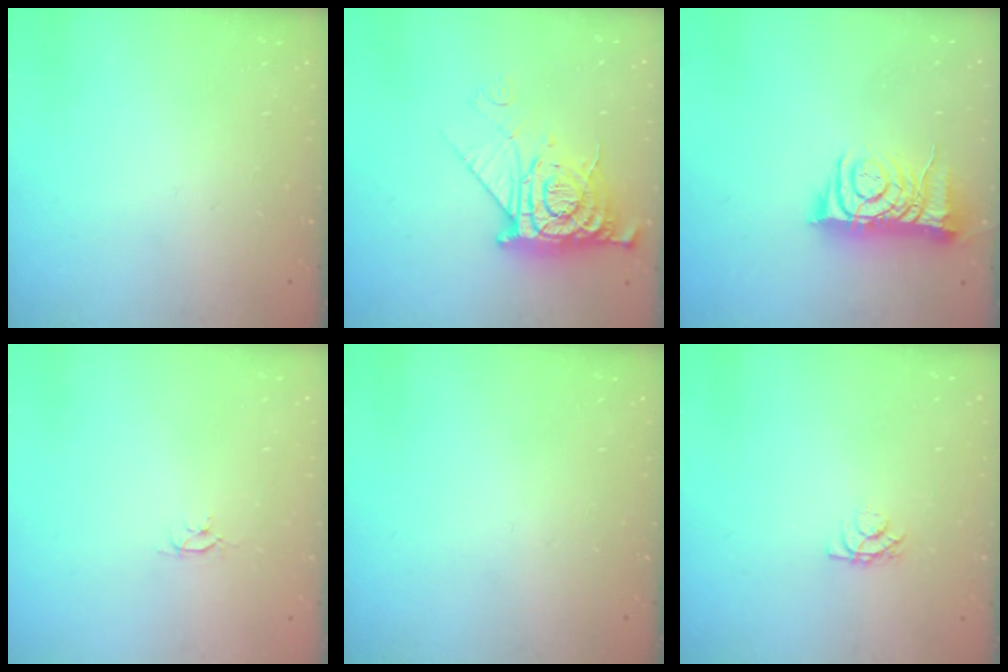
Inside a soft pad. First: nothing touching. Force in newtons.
{"total": 11.7, "press": 11.6, "slide": 1.4}
{"total": 8.8, "press": 8.8, "slide": 0.6}
{"total": 2.6, "press": 2.6, "slide": 0.3}
{"total": 0.0}
{"total": 4.2, "press": 4.2, "slide": 0.5}